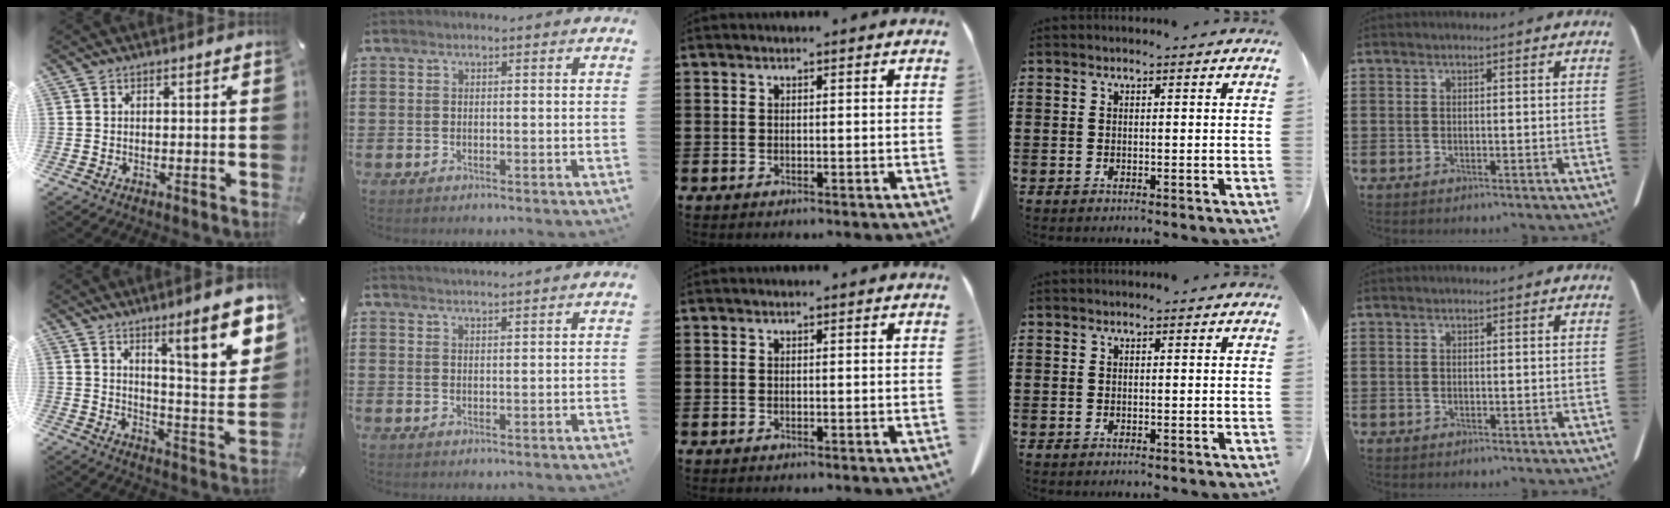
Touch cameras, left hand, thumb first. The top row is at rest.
{"thumb": {"total": 15.8, "force": [9.6, 3.5, 12.1], "torque": [-0.158, -0.074, 0.149]}, "index": {"total": 2.1, "force": [2.1, -0.4, 0.1], "torque": [-0.007, -0.004, 0.040]}}